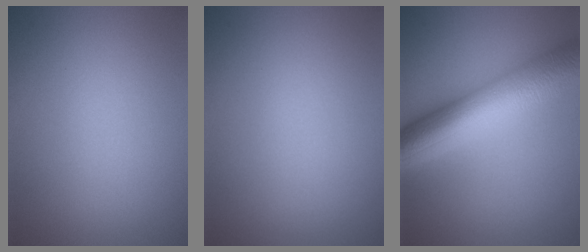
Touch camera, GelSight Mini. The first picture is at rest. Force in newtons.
{"total": 0.0}
{"total": 10.3, "press": 10.3, "slide": 0.2}